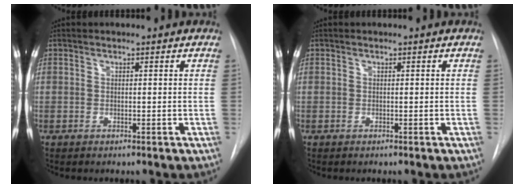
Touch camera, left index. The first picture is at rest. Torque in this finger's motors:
{"motor_torque": [0.00, 0.00, 0.00, 0.00]}